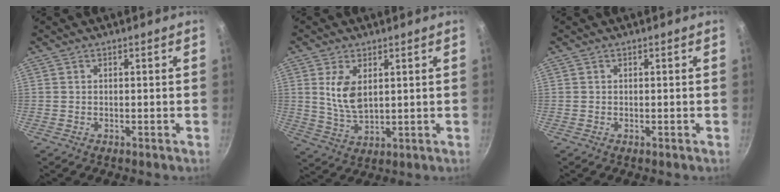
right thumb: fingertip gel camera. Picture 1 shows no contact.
{"total": 8.4, "force": [2.5, 4.5, 6.7], "torque": [-0.120, -0.017, 0.062]}
{"total": 0.0}